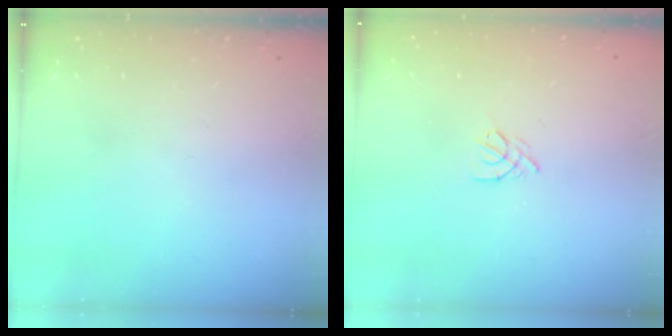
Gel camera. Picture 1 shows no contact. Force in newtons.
{"total": 2.5, "press": 2.4, "slide": 0.6}